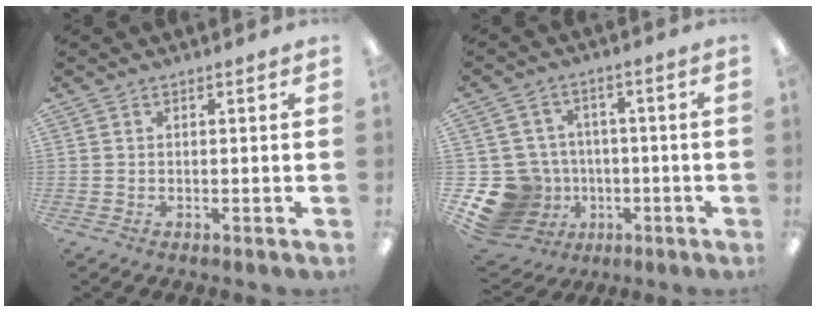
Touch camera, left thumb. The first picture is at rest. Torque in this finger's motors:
{"motor_torque": [-0.44, 1.39, 0.45, -0.54, 0.05]}